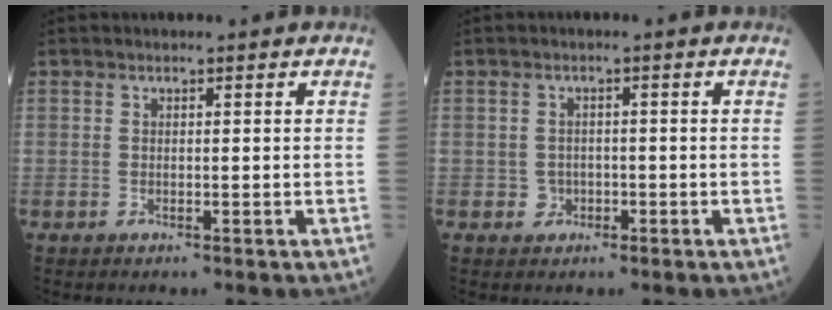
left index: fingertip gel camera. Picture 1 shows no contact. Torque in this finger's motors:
{"motor_torque": [-0.11, 0.15, -0.02, -0.01]}